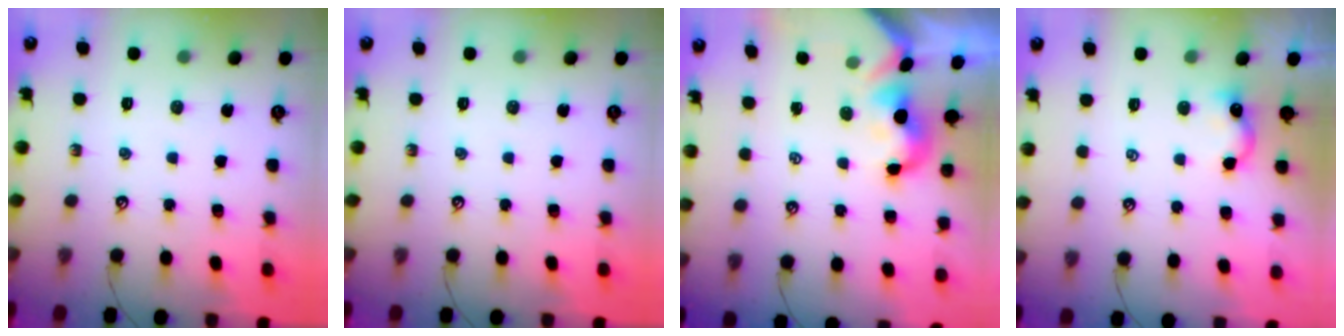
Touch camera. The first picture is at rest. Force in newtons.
{"total": 0.0}
{"total": 0.0}
{"total": 0.8, "press": 0.6, "slide": 0.5}